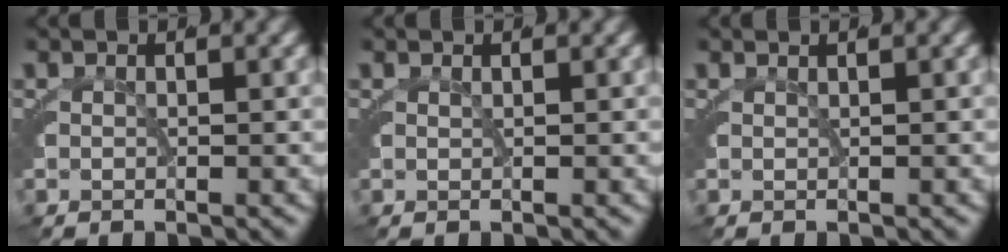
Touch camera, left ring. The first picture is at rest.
{"total": 0.8, "force": [0.5, -0.5, 0.2], "torque": [0.004, 0.008, 0.007]}
{"total": 1.0, "force": [0.8, -0.5, 0.3], "torque": [0.004, 0.009, 0.012]}